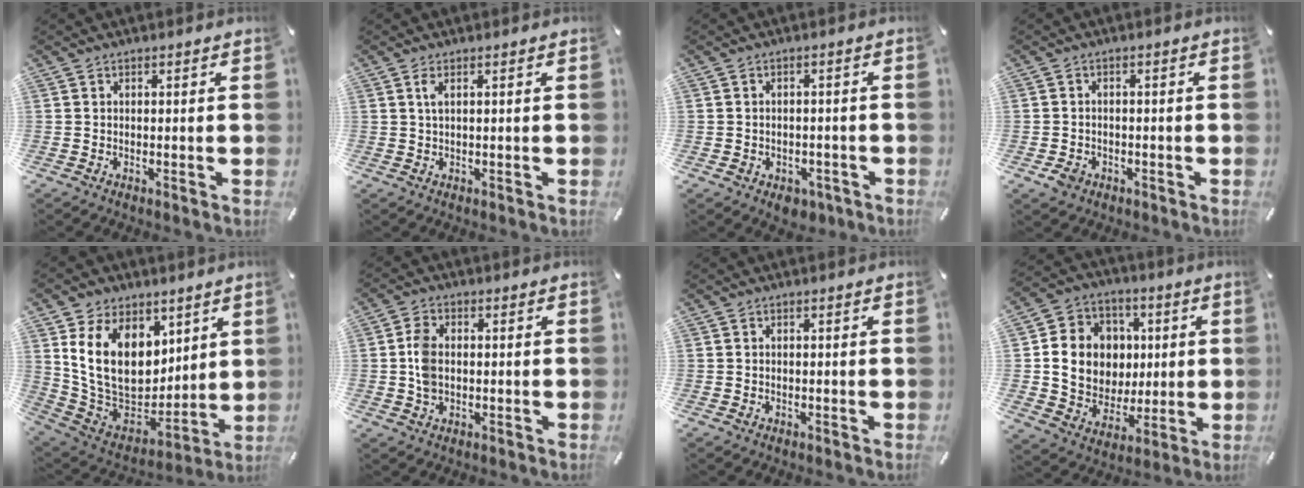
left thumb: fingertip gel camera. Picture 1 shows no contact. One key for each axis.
{"total": 1.8, "fx": 0.6, "fy": 0.4, "fz": 1.6, "tx": -0.035, "ty": 0.002, "tz": 0.009}
{"total": 3.6, "fx": -1.7, "fy": 2.9, "fz": 1.3, "tx": -0.012, "ty": 0.005, "tz": -0.031}
{"total": 3.2, "fx": -1.6, "fy": 2.5, "fz": 1.2, "tx": -0.025, "ty": 0.006, "tz": -0.031}
{"total": 18.2, "fx": 6.1, "fy": 13.7, "fz": 10.3, "tx": -0.203, "ty": -0.043, "tz": 0.119}
{"total": 5.4, "fx": 0.0, "fy": 3.8, "fz": 3.9, "tx": -0.079, "ty": 0.008, "tz": 0.000}
{"total": 0.5, "fx": -0.2, "fy": 0.5, "fz": 0.1, "tx": 0.000, "ty": 0.004, "tz": -0.006}
{"total": 14.2, "fx": 1.4, "fy": 13.1, "fz": 5.4, "tx": -0.093, "ty": 0.008, "tz": 0.041}